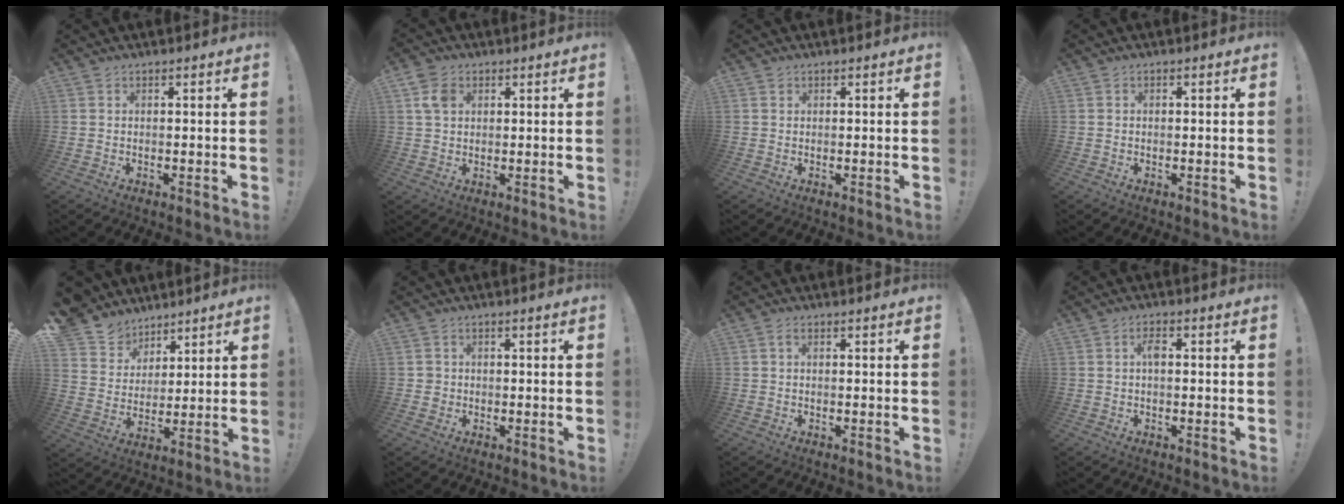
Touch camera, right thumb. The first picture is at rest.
{"total": 6.2, "force": [2.0, 4.7, 3.5], "torque": [-0.053, 0.006, 0.041]}
{"total": 0.6, "force": [0.4, 0.5, 0.1], "torque": [0.003, -0.002, 0.007]}
{"total": 0.7, "force": [-0.4, 0.5, 0.2], "torque": [-0.002, 0.002, -0.007]}
{"total": 9.5, "force": [6.4, 6.9, 0.9], "torque": [-0.030, -0.055, 0.133]}
{"total": 2.0, "force": [-0.3, 1.9, 0.6], "torque": [-0.007, 0.004, -0.004]}
{"total": 1.0, "force": [0.1, 0.4, 1.0], "torque": [-0.023, 0.005, 0.001]}
{"total": 3.2, "force": [0.1, 1.5, 2.8], "torque": [-0.050, 0.009, -0.002]}